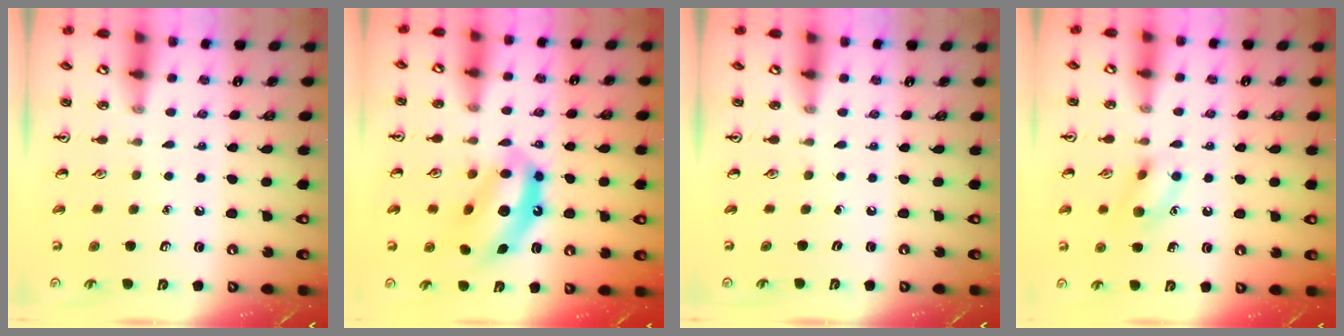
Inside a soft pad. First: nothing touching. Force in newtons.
{"total": 11.1, "press": 10.5, "slide": 3.6}
{"total": 0.0}
{"total": 9.8, "press": 9.7, "slide": 1.4}